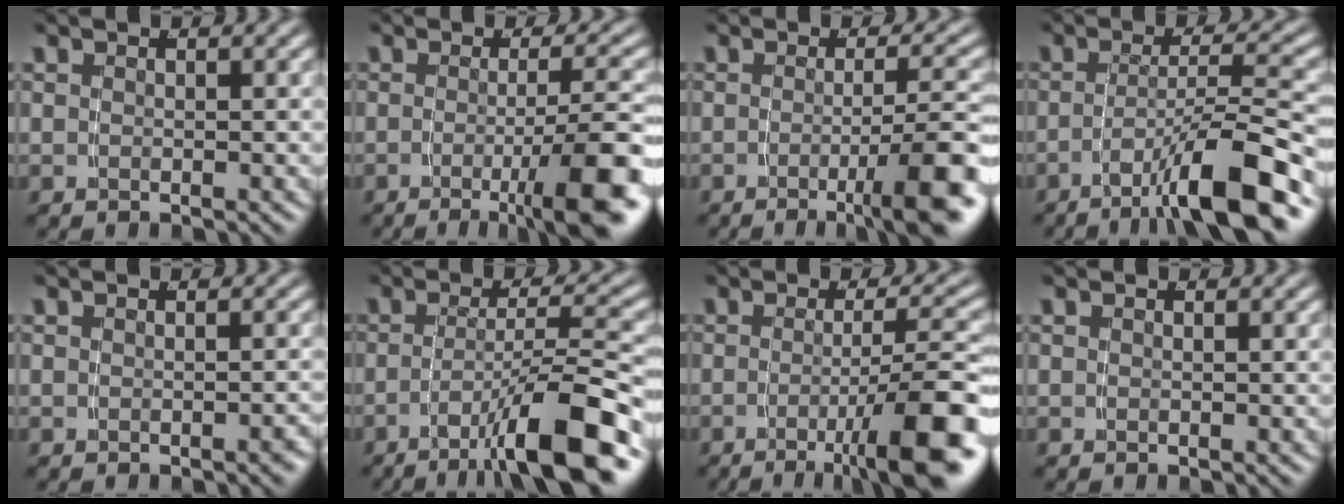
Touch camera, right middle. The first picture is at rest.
{"total": 7.9, "force": [-4.0, 1.1, 6.7], "torque": [-0.082, -0.001, -0.059]}
{"total": 6.8, "force": [-3.4, 0.7, 5.8], "torque": [-0.072, 0.002, -0.052]}
{"total": 7.4, "force": [-4.5, 0.3, 5.8], "torque": [-0.076, 0.003, -0.068]}
{"total": 0.7, "force": [-0.6, 0.0, 0.3], "torque": [-0.004, 0.006, -0.011]}
{"total": 8.2, "force": [-4.9, 0.7, 6.5], "torque": [-0.086, 0.001, -0.073]}
{"total": 8.8, "force": [-4.7, 1.2, 7.3], "torque": [-0.094, -0.005, -0.065]}
{"total": 0.0}